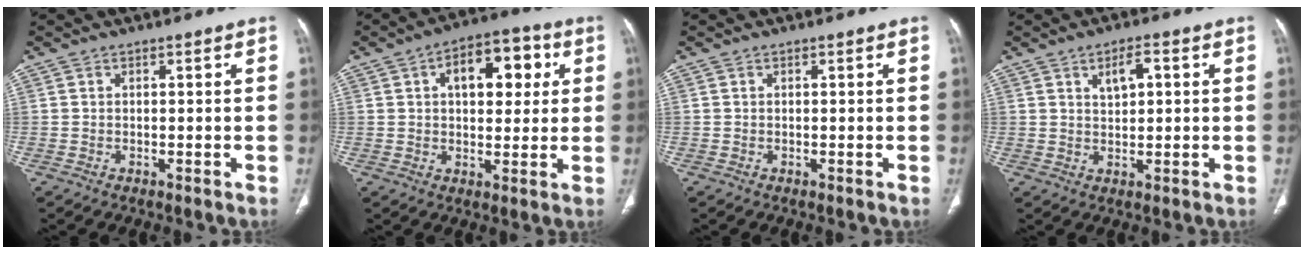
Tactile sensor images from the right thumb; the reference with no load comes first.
{"total": 12.5, "force": [3.7, 7.0, 9.7], "torque": [-0.101, 0.013, 0.051]}
{"total": 0.0}
{"total": 4.3, "force": [1.5, 2.0, 3.4], "torque": [-0.051, 0.000, 0.027]}